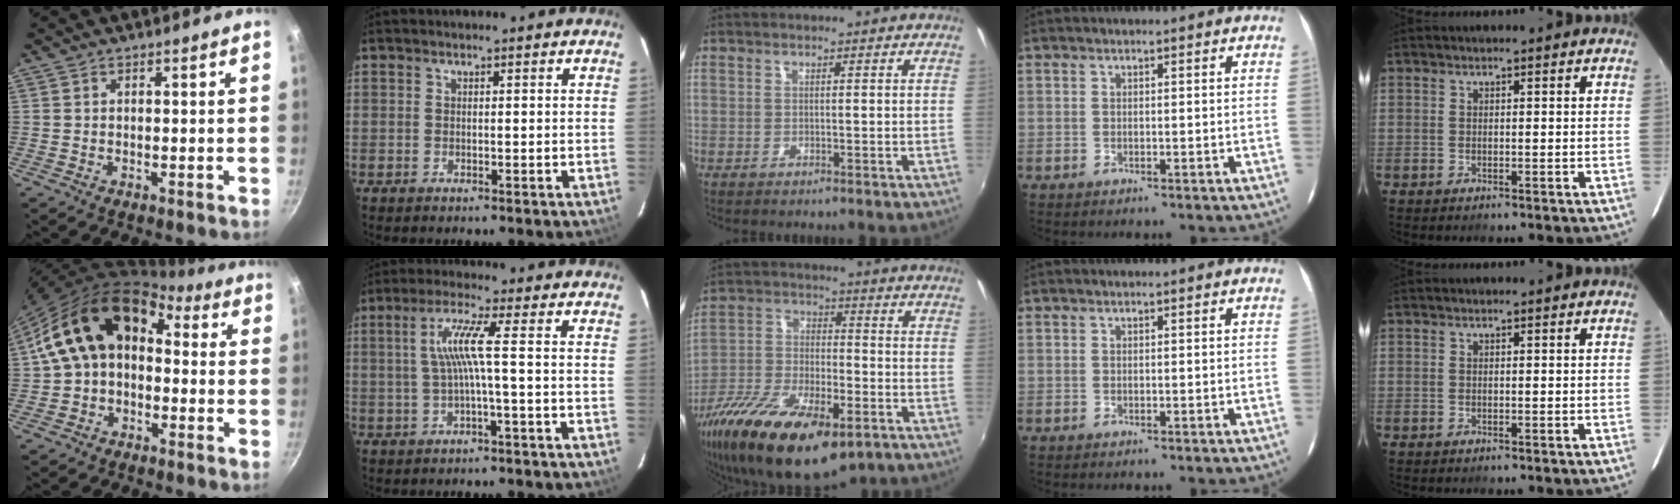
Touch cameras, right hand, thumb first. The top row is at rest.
{"thumb": {"total": 16.2, "force": [1.2, 11.5, 11.4], "torque": [-0.171, 0.051, 0.004]}, "index": {"total": 5.6, "force": [-0.4, -1.0, 5.4], "torque": [-0.114, 0.000, 0.002]}, "middle": {"total": 22.2, "force": [-13.7, 8.6, 15.3], "torque": [-0.299, -0.043, -0.236]}}